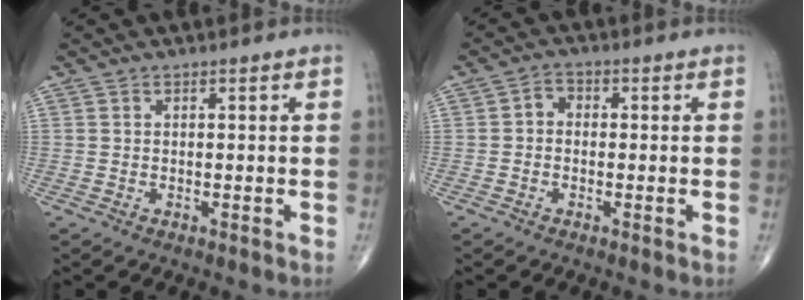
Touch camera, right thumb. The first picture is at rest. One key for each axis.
{"total": 2.6, "fx": -0.3, "fy": 2.1, "fz": 1.5, "tx": -0.014, "ty": 0.012, "tz": -0.018}